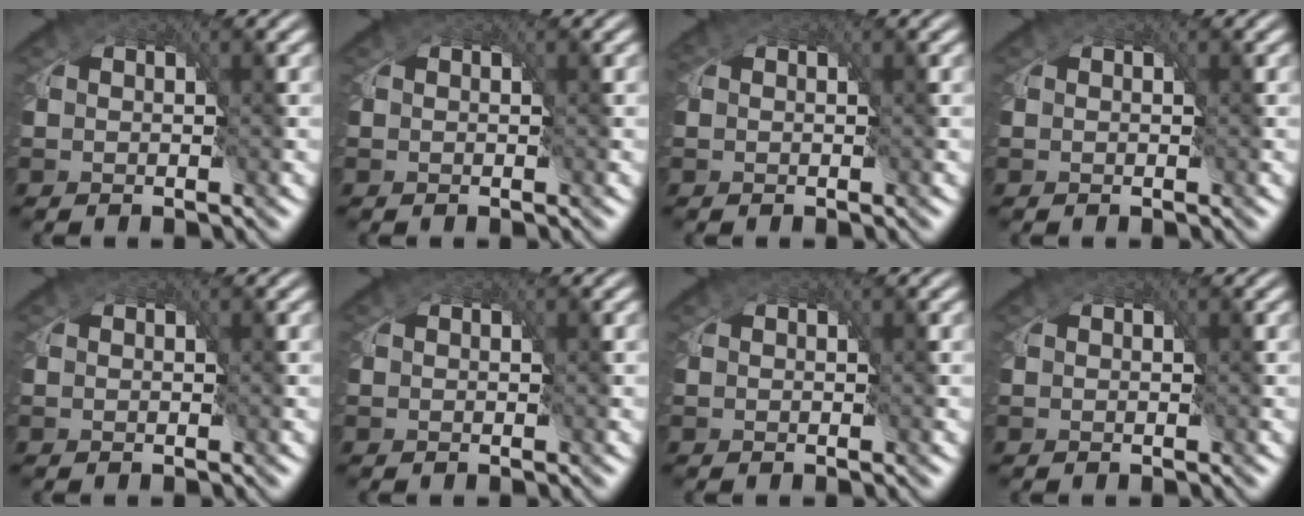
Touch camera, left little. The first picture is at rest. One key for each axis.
{"total": 0.0}
{"total": 0.7, "fx": -0.4, "fy": 0.6, "fz": 0.2, "tx": -0.012, "ty": -0.003, "tz": -0.009}
{"total": 0.0}
{"total": 0.0}
{"total": 0.0}
{"total": 0.0}
{"total": 0.0}